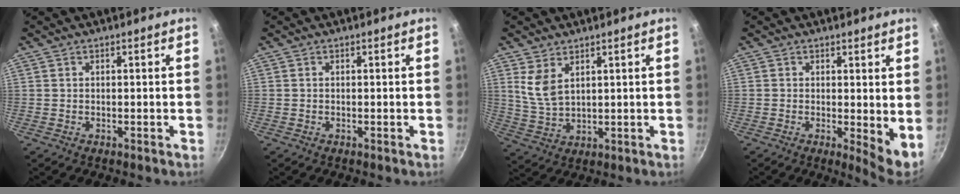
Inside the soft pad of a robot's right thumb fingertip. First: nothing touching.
{"total": 0.0}
{"total": 6.2, "force": [3.0, 3.3, 4.2], "torque": [-0.078, -0.030, 0.067]}
{"total": 4.8, "force": [0.4, 1.7, 4.5], "torque": [-0.063, -0.015, 0.003]}